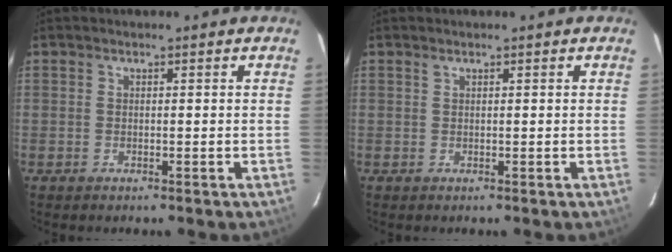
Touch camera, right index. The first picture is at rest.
{"total": 0.0}